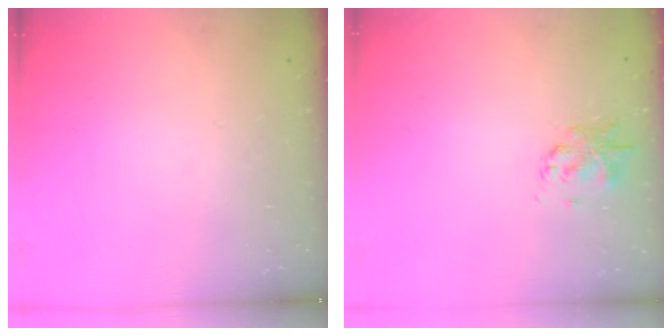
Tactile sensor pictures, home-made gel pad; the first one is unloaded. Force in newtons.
{"total": 1.8, "press": 1.7, "slide": 0.4}